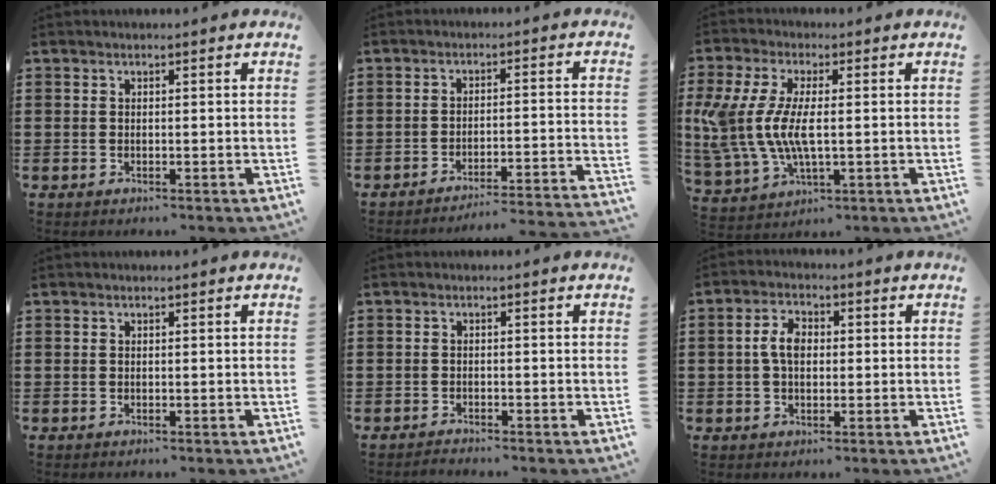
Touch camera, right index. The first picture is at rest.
{"total": 3.8, "force": [-3.6, -0.5, 1.0], "torque": [-0.023, -0.013, -0.078]}
{"total": 9.3, "force": [0.0, 4.3, 8.2], "torque": [-0.208, -0.009, -0.012]}
{"total": 0.0}
{"total": 1.4, "force": [-1.4, -0.1, -0.2], "torque": [0.000, 0.002, -0.029]}
{"total": 4.4, "force": [-0.1, 2.5, 3.6], "torque": [-0.082, 0.010, -0.007]}